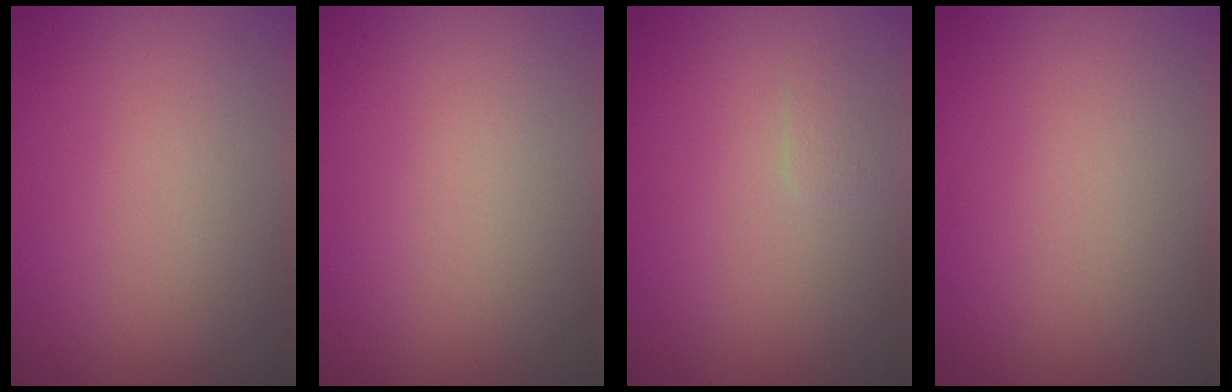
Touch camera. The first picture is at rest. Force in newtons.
{"total": 0.0}
{"total": 0.7, "press": 0.7, "slide": 0.1}
{"total": 0.0}